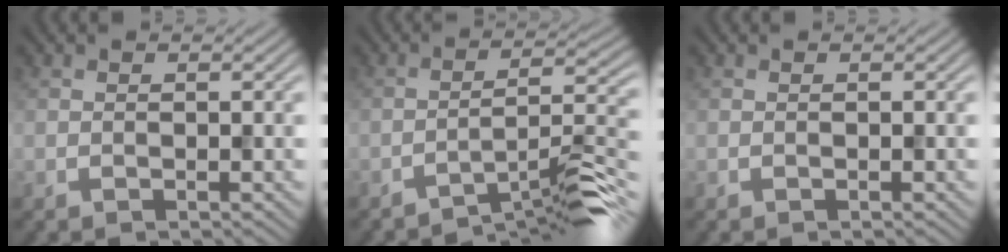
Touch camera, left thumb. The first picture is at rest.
{"total": 8.3, "force": [-6.4, 0.9, 5.2], "torque": [-0.070, 0.022, -0.109]}
{"total": 0.0}